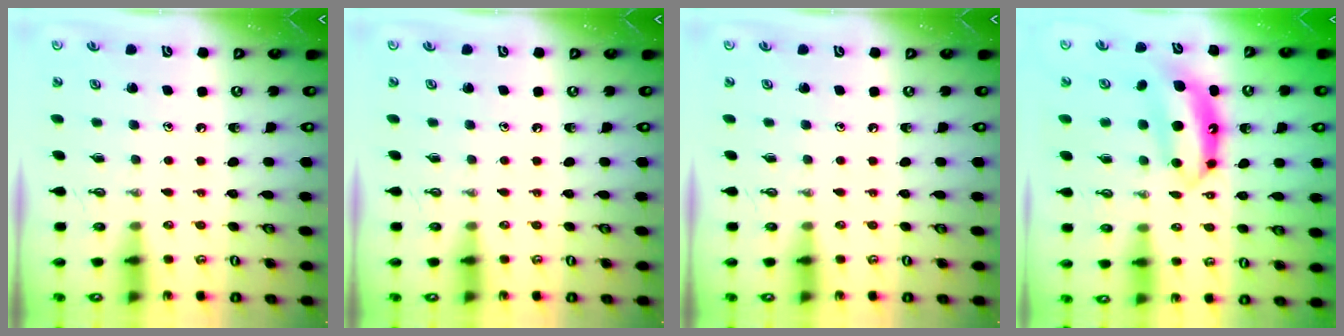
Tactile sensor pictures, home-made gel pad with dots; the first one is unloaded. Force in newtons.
{"total": 0.0}
{"total": 0.0}
{"total": 7.8, "press": 7.8, "slide": 0.5}